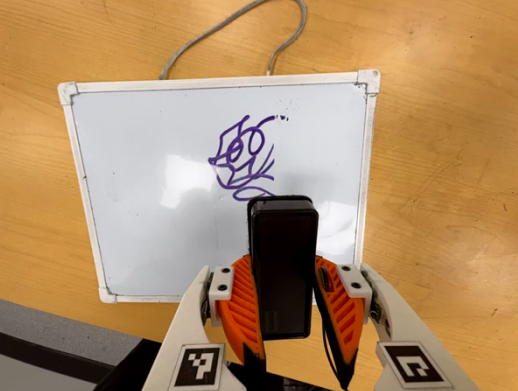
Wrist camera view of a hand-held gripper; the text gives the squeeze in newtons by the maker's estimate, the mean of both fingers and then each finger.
{"total": 5.8, "left": 5.3, "right": 6.3}